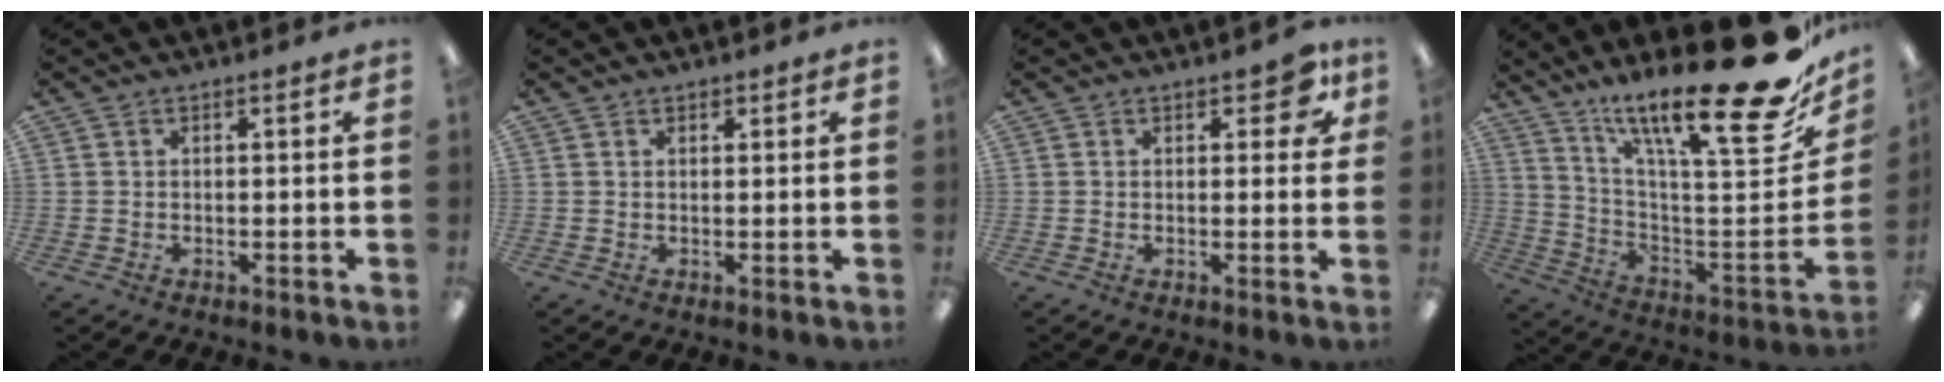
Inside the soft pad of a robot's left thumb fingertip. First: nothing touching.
{"total": 1.4, "force": [1.1, 0.8, 0.2], "torque": [0.003, -0.002, 0.019]}
{"total": 6.1, "force": [3.1, 3.1, 4.3], "torque": [-0.048, -0.005, 0.049]}
{"total": 26.2, "force": [18.2, 5.2, 18.1], "torque": [-0.259, -0.140, 0.291]}